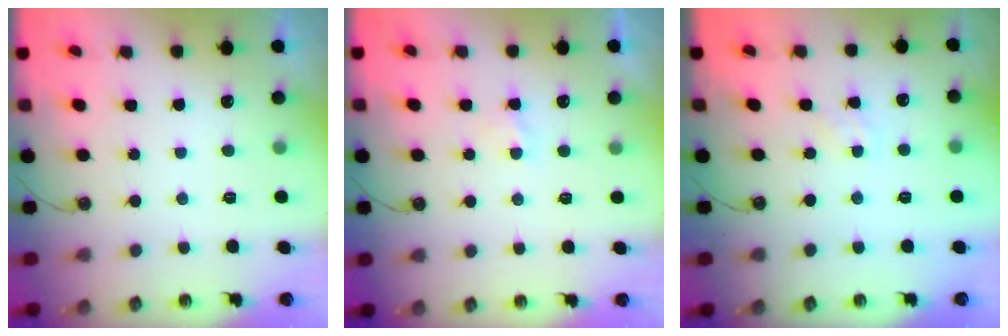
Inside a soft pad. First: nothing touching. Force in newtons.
{"total": 2.3, "press": 2.3, "slide": 0.4}
{"total": 1.1, "press": 1.1, "slide": 0.2}